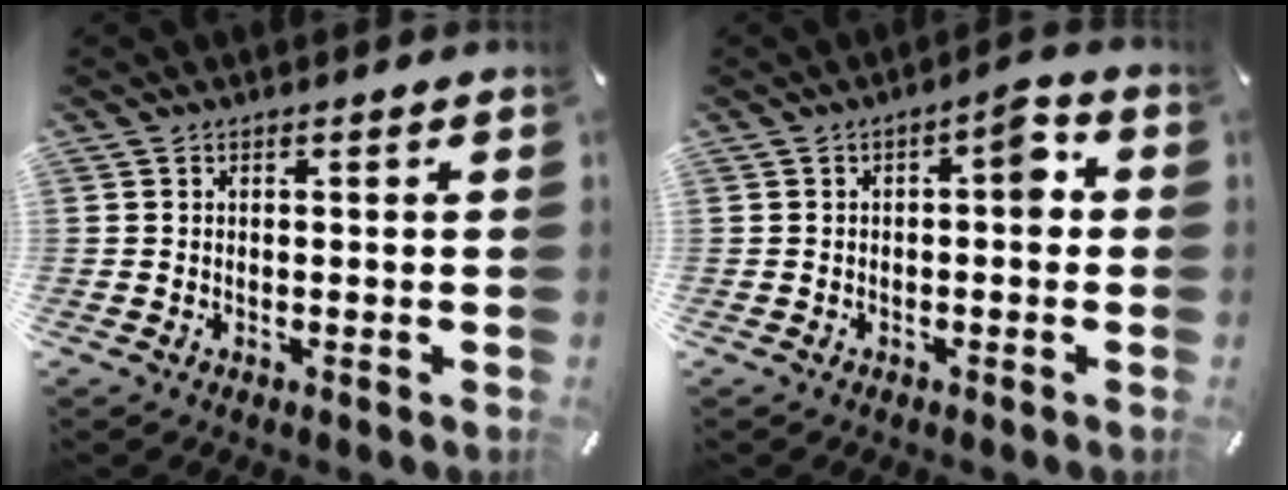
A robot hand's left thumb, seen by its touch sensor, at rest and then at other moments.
{"total": 5.9, "force": [-0.1, 2.5, 5.3], "torque": [-0.062, 0.004, -0.013]}